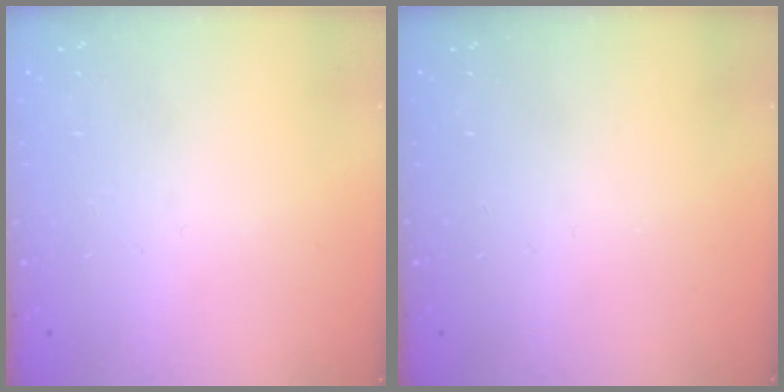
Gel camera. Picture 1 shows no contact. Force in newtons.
{"total": 0.0}